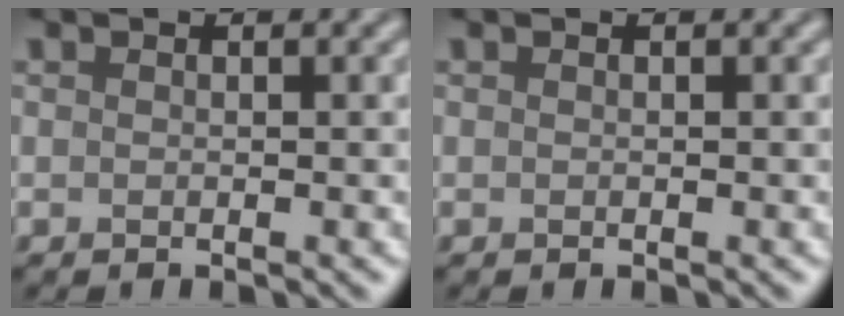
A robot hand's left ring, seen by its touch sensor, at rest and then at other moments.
{"total": 0.0}